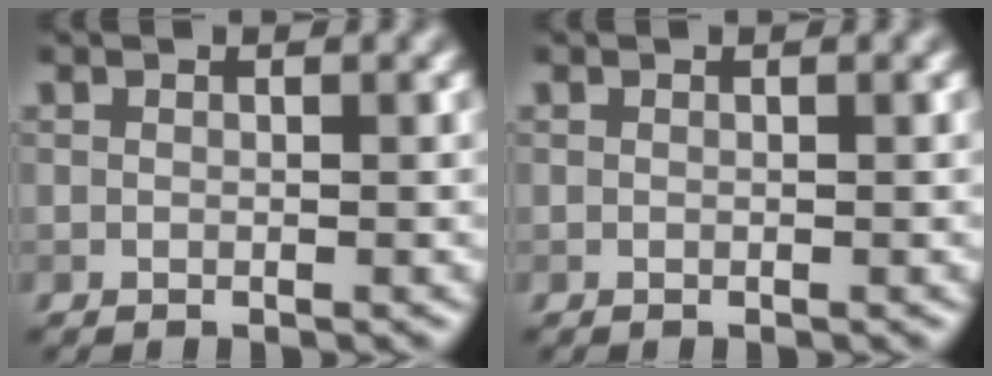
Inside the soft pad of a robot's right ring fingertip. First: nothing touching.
{"total": 0.0}